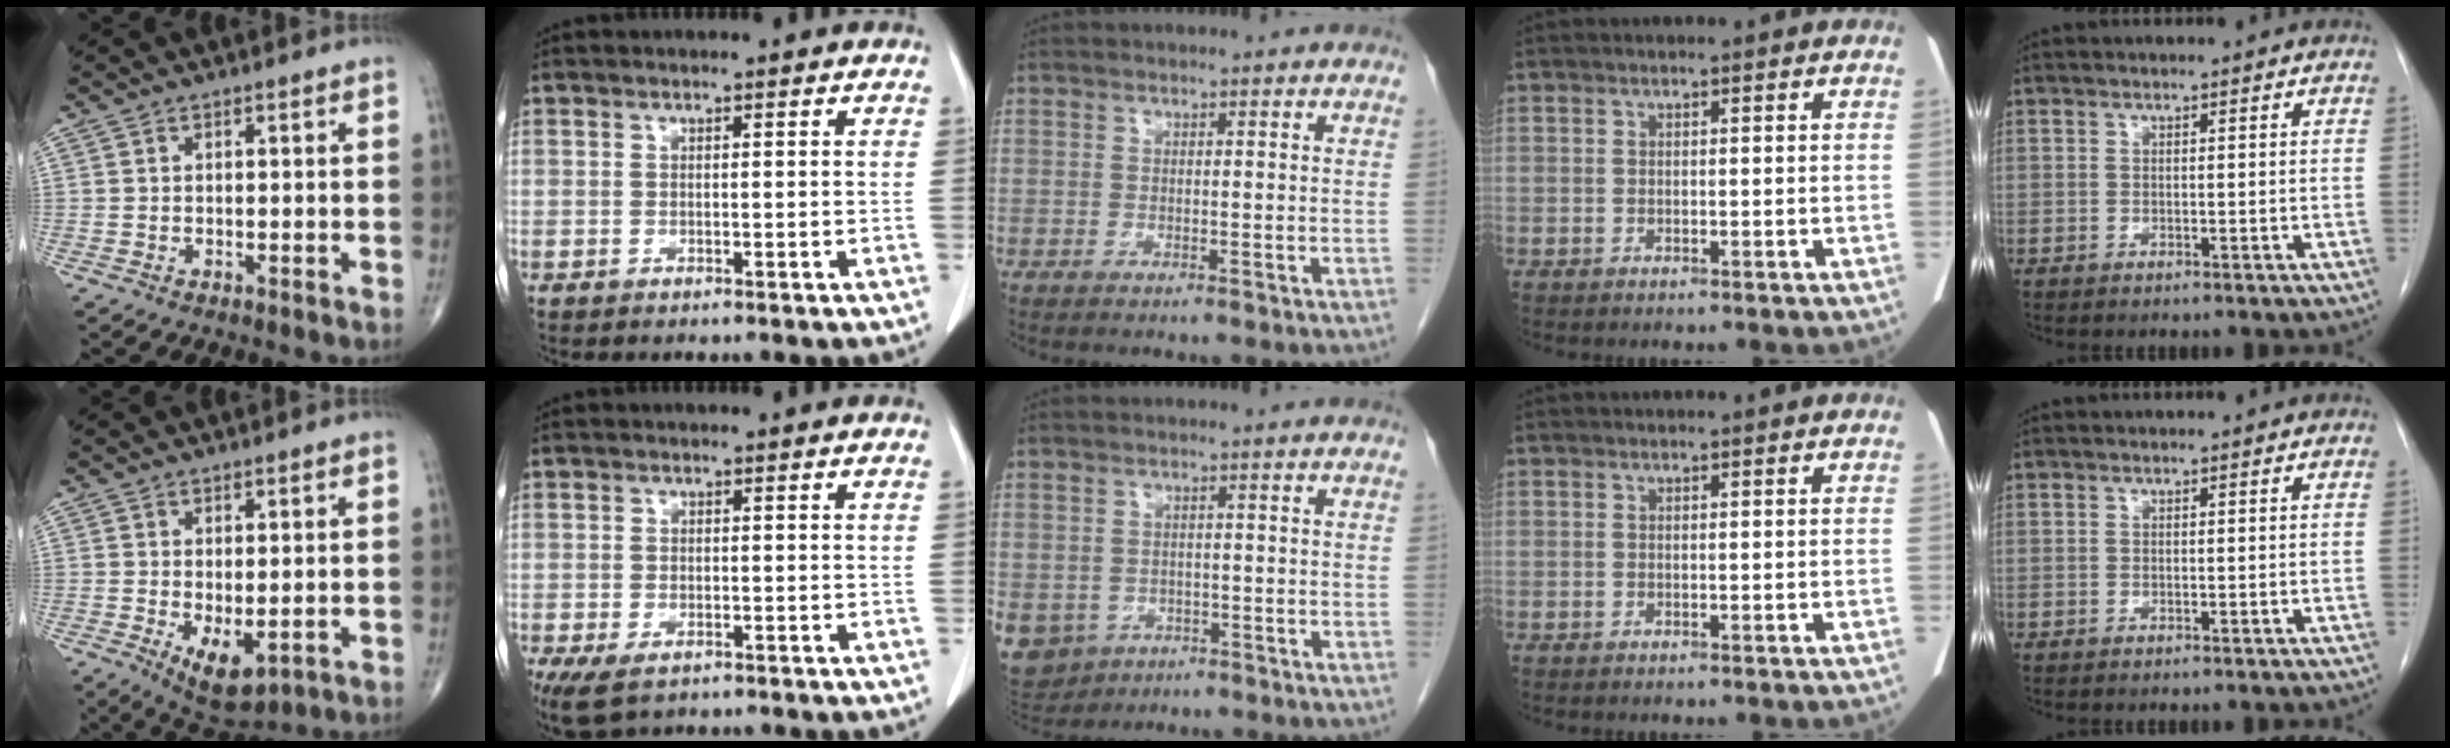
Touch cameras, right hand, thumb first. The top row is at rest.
{"thumb": {"total": 5.9, "force": [-1.0, 2.9, 5.1], "torque": [-0.072, -0.014, -0.001]}, "index": {"total": 5.8, "force": [-3.5, 3.0, 3.5], "torque": [-0.068, -0.010, -0.057]}, "middle": {"total": 11.8, "force": [-5.3, 9.7, 4.0], "torque": [-0.124, -0.006, -0.066]}}